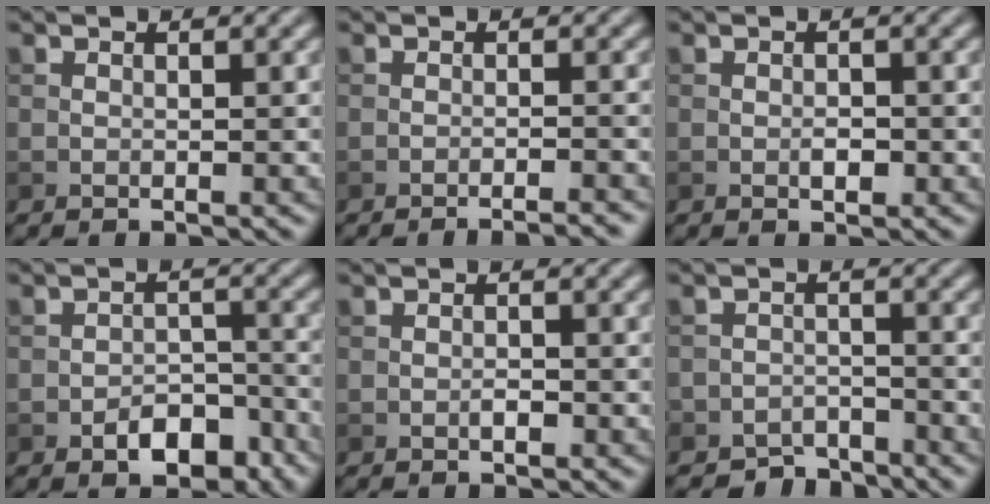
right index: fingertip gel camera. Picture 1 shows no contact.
{"total": 3.6, "force": [-3.0, 0.5, 1.9], "torque": [-0.017, 0.006, -0.047]}
{"total": 1.2, "force": [-0.4, 0.6, 0.9], "torque": [-0.013, 0.002, -0.005]}
{"total": 4.4, "force": [-2.6, 2.3, 2.6], "torque": [-0.033, 0.003, -0.041]}
{"total": 0.8, "force": [-0.4, 0.3, 0.7], "torque": [-0.012, 0.001, -0.006]}
{"total": 3.5, "force": [-3.2, 1.3, 0.1], "torque": [0.012, 0.001, -0.061]}